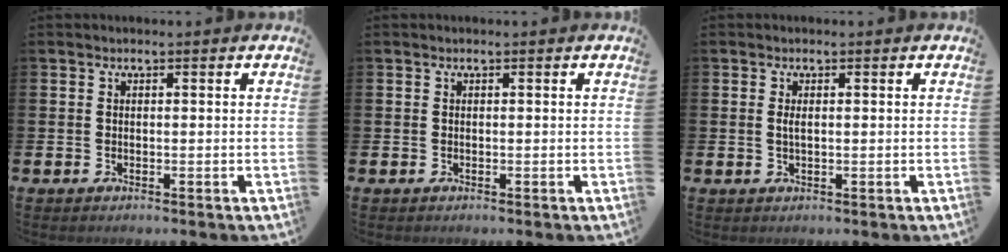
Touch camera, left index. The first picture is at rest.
{"total": 0.0}
{"total": 1.1, "force": [0.3, 0.4, 1.0], "torque": [-0.017, 0.001, 0.002]}